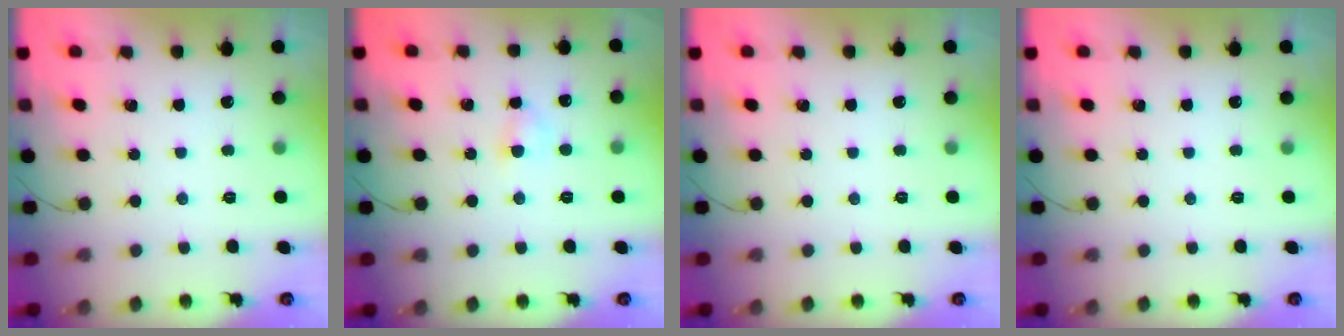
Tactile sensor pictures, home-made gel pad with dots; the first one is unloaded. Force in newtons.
{"total": 3.6, "press": 3.4, "slide": 1.1}
{"total": 0.0}
{"total": 0.0}